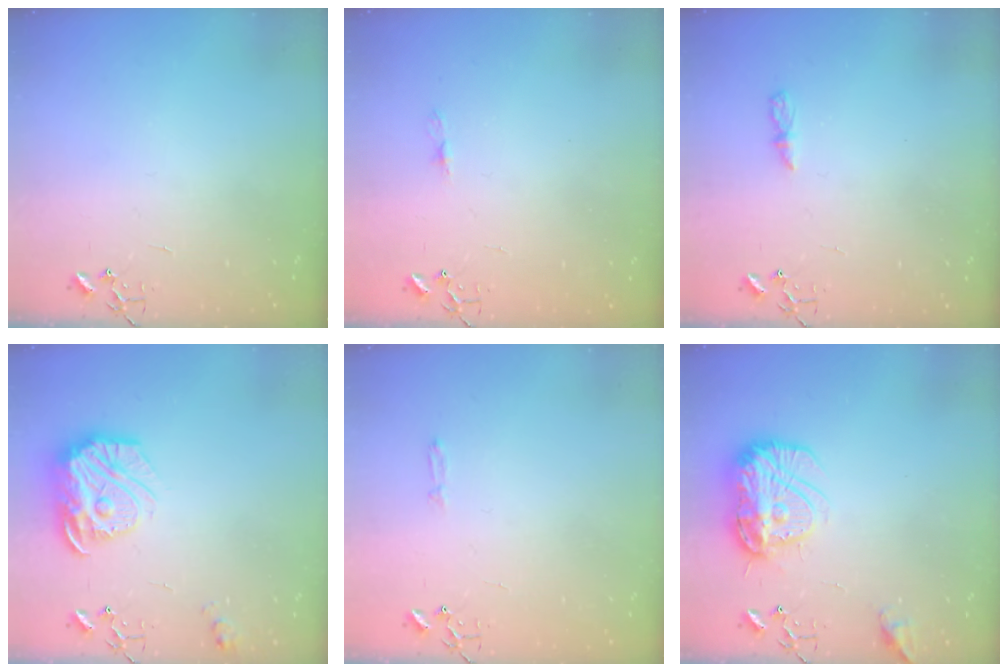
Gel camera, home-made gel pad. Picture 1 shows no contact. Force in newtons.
{"total": 5.8, "press": 5.8, "slide": 0.5}
{"total": 4.6, "press": 4.5, "slide": 0.6}
{"total": 19.3, "press": 19.2, "slide": 1.9}
{"total": 2.8, "press": 2.8, "slide": 0.4}
{"total": 15.5, "press": 15.4, "slide": 1.4}